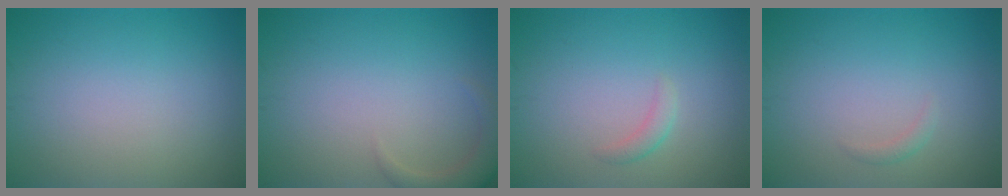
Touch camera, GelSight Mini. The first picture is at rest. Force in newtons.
{"total": 2.6, "press": 2.6, "slide": 0.3}
{"total": 1.1, "press": 1.1, "slide": 0.1}
{"total": 0.7, "press": 0.7, "slide": 0.1}